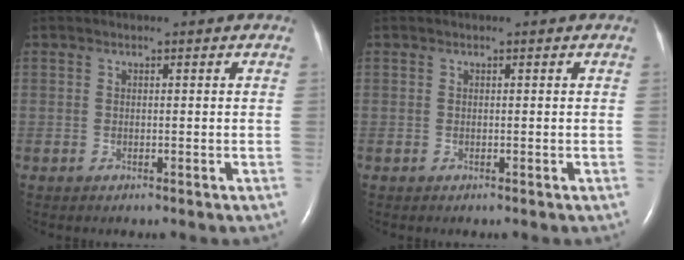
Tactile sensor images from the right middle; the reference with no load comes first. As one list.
[{"total": 0.0}]